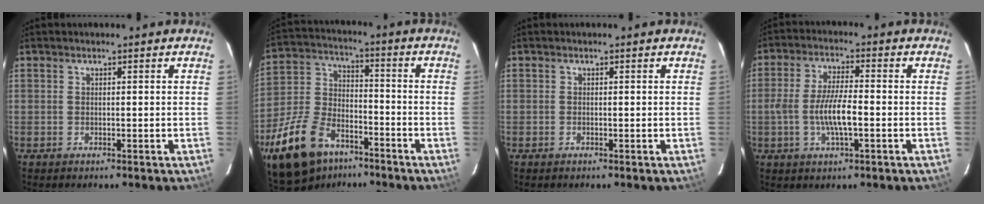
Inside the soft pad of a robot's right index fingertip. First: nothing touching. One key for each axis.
{"total": 19.1, "fx": -12.3, "fy": 10.5, "fz": 10.3, "tx": -0.237, "ty": 0.005, "tz": -0.216}
{"total": 0.0}
{"total": 7.6, "fx": -1.6, "fy": 1.9, "fz": 7.2, "tx": -0.143, "ty": 0.001, "tz": -0.029}